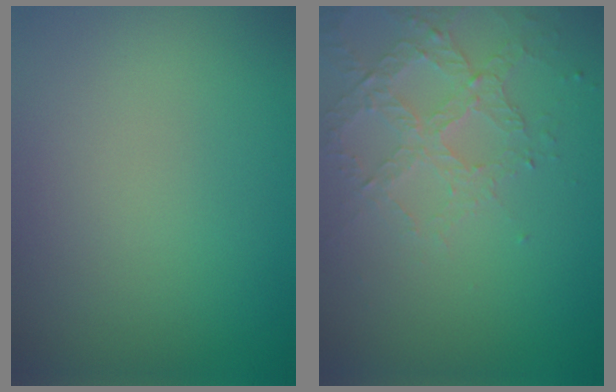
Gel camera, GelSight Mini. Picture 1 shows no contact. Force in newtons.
{"total": 3.2, "press": 2.9, "slide": 1.4}